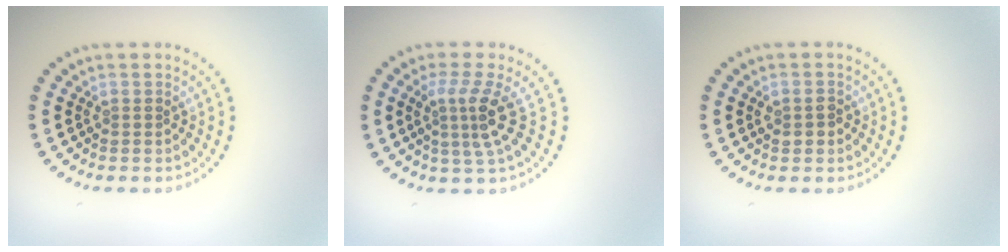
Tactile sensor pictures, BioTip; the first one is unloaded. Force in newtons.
{"total": 3.3, "press": 2.3, "slide": 2.4}
{"total": 1.5, "press": 1.5, "slide": 0.1}